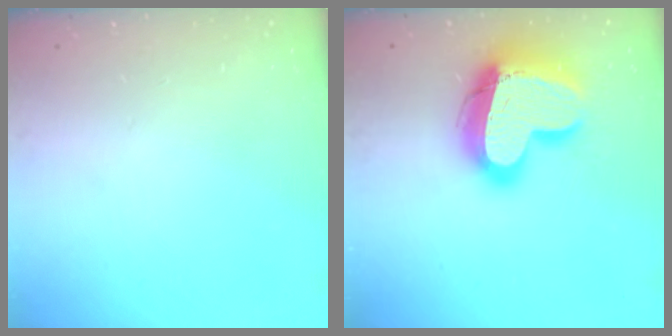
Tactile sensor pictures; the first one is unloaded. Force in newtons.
{"total": 21.0, "press": 20.9, "slide": 1.9}